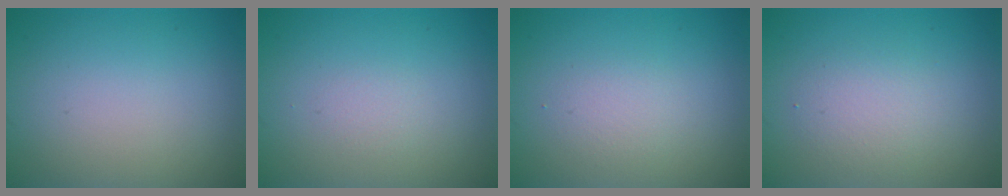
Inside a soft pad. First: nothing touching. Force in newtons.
{"total": 0.7, "press": 0.7, "slide": 0.1}
{"total": 1.4, "press": 1.4, "slide": 0.0}
{"total": 2.4, "press": 2.4, "slide": 0.2}